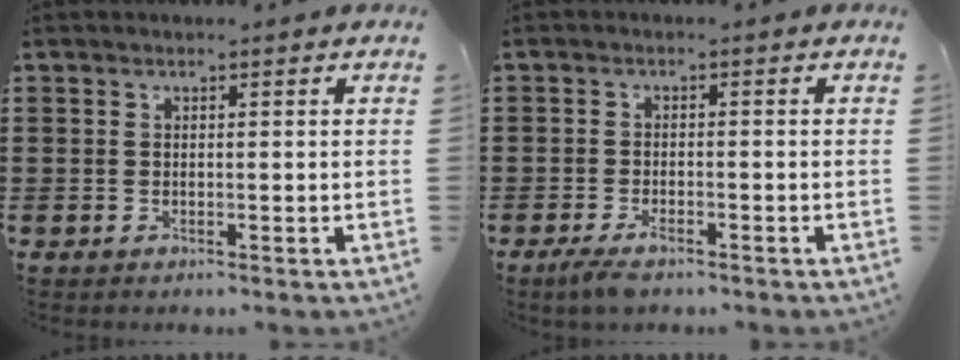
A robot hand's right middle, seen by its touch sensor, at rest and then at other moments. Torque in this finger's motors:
{"motor_torque": [0.88, 0.42, 0.36, 0.09]}